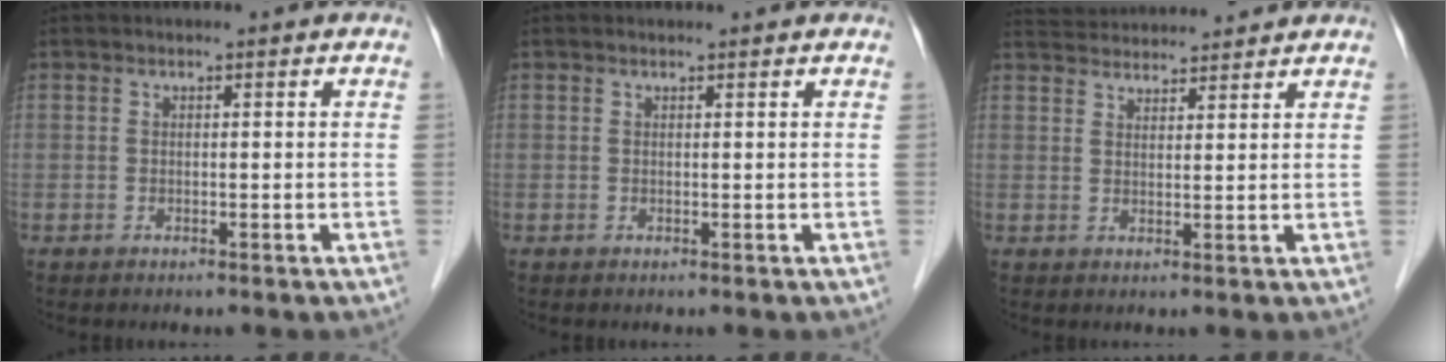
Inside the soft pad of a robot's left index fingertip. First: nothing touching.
{"total": 0.8, "force": [0.8, 0.0, 0.1], "torque": [-0.008, 0.006, 0.011]}
{"total": 8.4, "force": [8.2, 0.9, 1.6], "torque": [-0.033, 0.035, 0.127]}